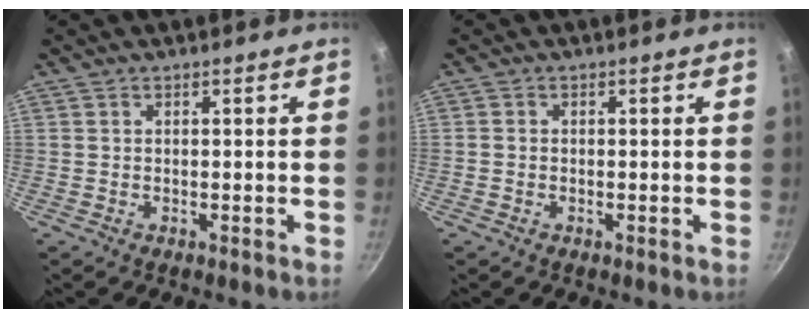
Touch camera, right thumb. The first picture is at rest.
{"total": 0.8, "force": [-0.3, 0.7, 0.3], "torque": [-0.005, 0.002, -0.008]}